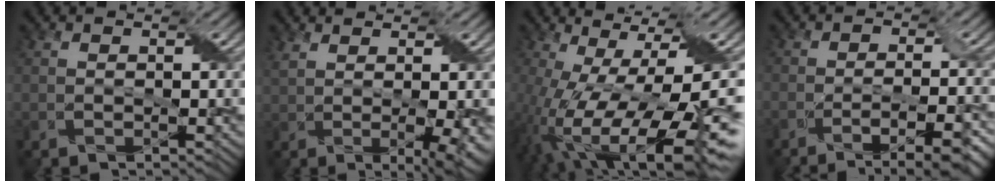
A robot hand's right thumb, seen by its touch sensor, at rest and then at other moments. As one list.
[{"total": 7.8, "force": [1.0, 2.7, 7.2], "torque": [-0.071, 0.007, 0.021]}, {"total": 17.9, "force": [-5.1, 5.1, 16.4], "torque": [-0.311, -0.018, -0.078]}, {"total": 9.1, "force": [-6.3, 2.3, 6.2], "torque": [-0.086, 0.004, -0.084]}]